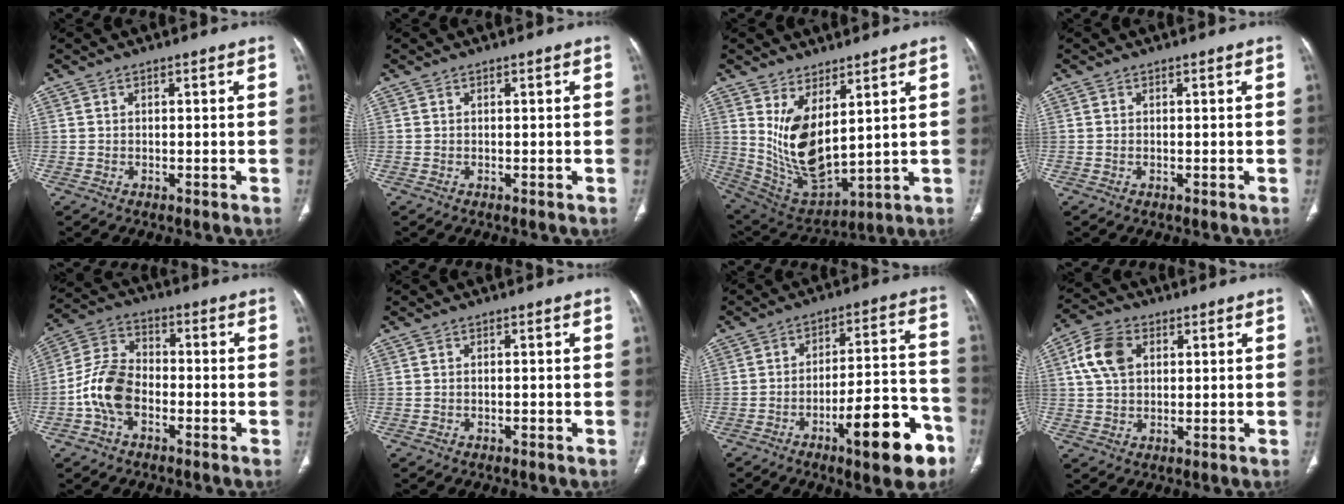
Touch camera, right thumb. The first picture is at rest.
{"total": 0.0}
{"total": 13.2, "force": [4.3, 6.2, 10.9], "torque": [-0.194, -0.034, 0.110]}
{"total": 0.0}
{"total": 9.7, "force": [-3.1, 6.3, 6.8], "torque": [-0.132, 0.033, -0.068]}
{"total": 0.0}
{"total": 15.7, "force": [-8.4, 4.2, 12.6], "torque": [-0.161, 0.060, -0.118]}
{"total": 8.3, "force": [2.5, 5.7, 5.5], "torque": [-0.103, 0.007, 0.046]}